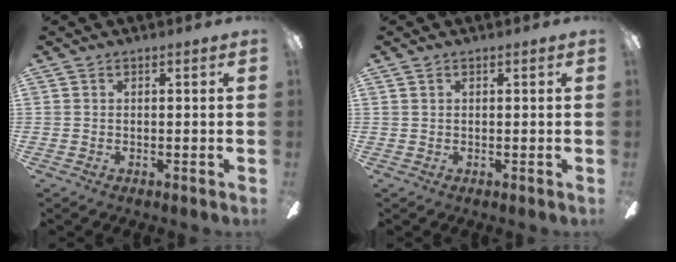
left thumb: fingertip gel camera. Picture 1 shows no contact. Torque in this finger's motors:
{"motor_torque": [0.17, -0.10, 0.28, -0.04, -0.01]}